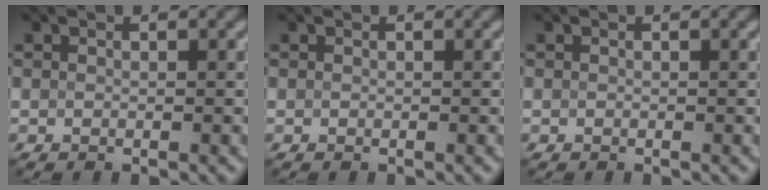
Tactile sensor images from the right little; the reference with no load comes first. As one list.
[{"total": 0.0}, {"total": 0.0}]